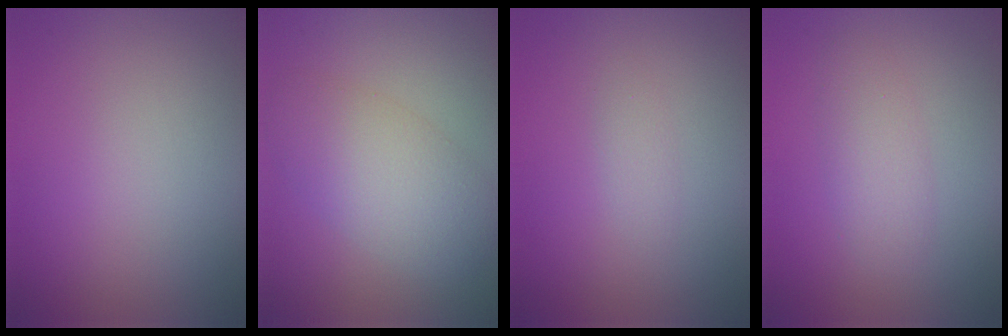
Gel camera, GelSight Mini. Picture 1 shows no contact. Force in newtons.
{"total": 5.4, "press": 5.4, "slide": 0.3}
{"total": 0.9, "press": 0.9, "slide": 0.0}
{"total": 2.3, "press": 2.3, "slide": 0.1}